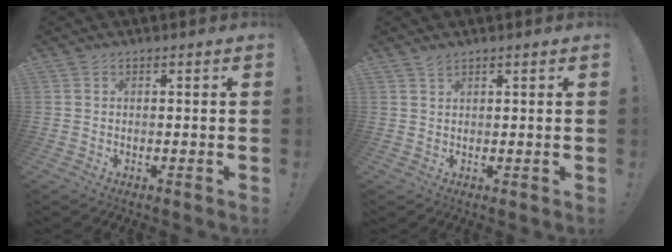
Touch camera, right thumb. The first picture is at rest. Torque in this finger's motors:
{"motor_torque": [-0.12, 0.28, 0.16, 0.23, 0.00]}